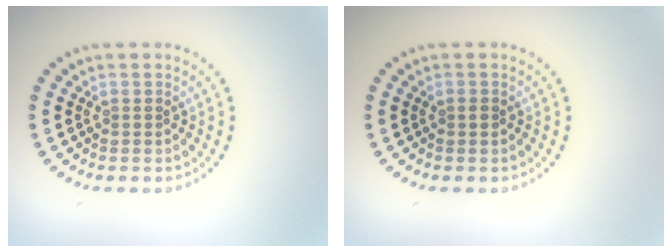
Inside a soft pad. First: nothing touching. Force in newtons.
{"total": 0.8, "press": 0.8, "slide": 0.1}